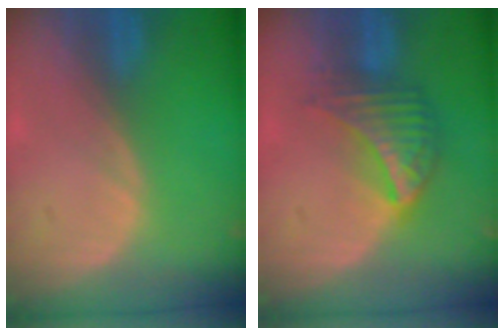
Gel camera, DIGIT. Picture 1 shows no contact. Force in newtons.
{"total": 7.5, "press": 6.6, "slide": 3.6}